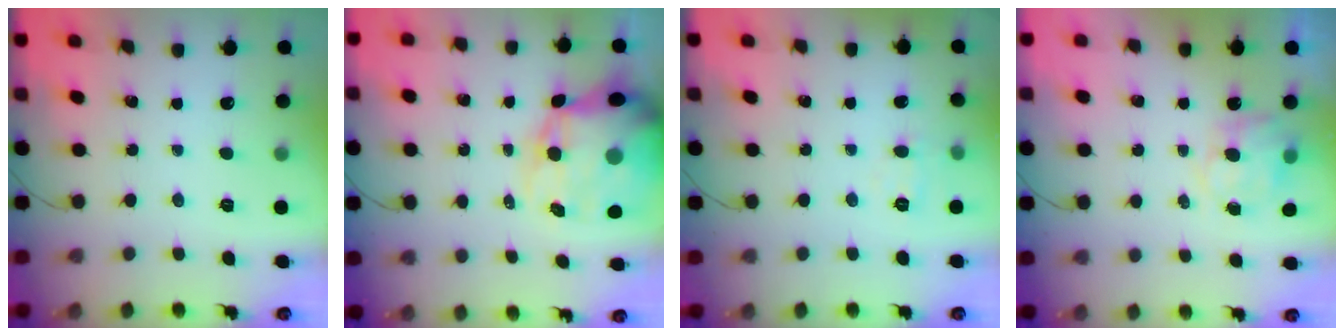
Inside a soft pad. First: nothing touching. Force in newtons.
{"total": 17.3, "press": 16.7, "slide": 4.4}
{"total": 5.4, "press": 5.2, "slide": 1.3}
{"total": 7.6, "press": 7.6, "slide": 0.1}